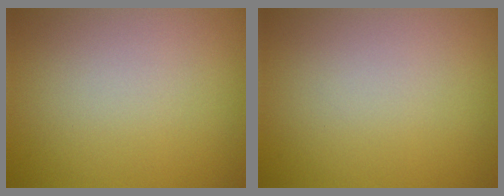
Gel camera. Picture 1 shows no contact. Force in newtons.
{"total": 0.0}